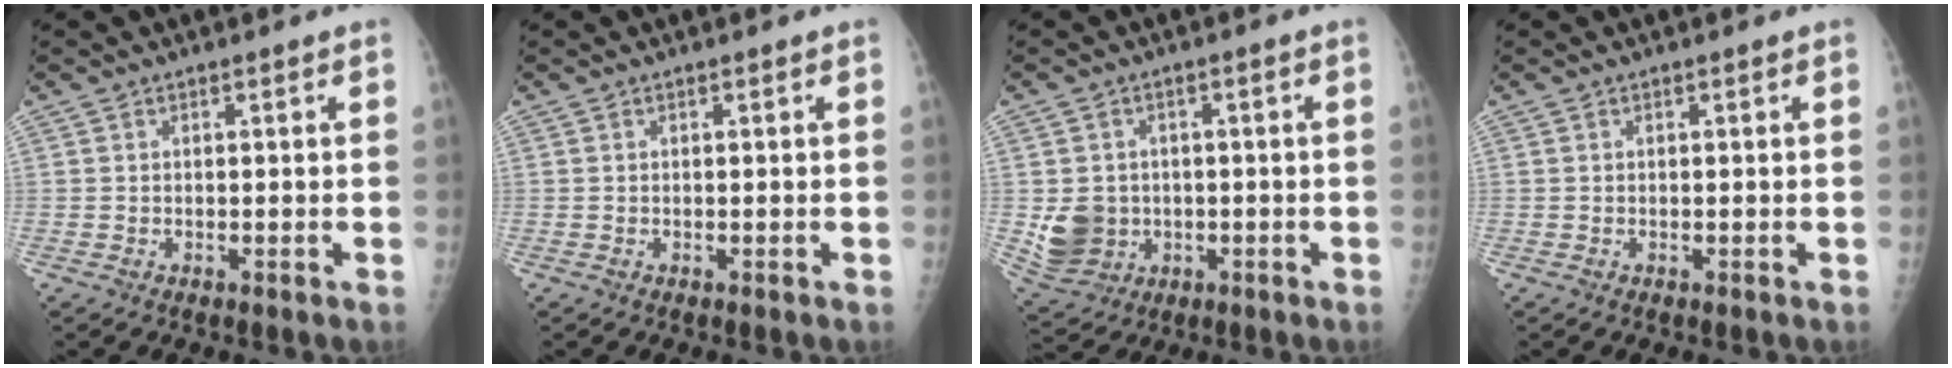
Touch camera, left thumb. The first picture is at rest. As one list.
[{"total": 0.0}, {"total": 7.6, "force": [-0.7, 6.8, 3.2], "torque": [-0.039, 0.003, 0.003]}, {"total": 0.0}]